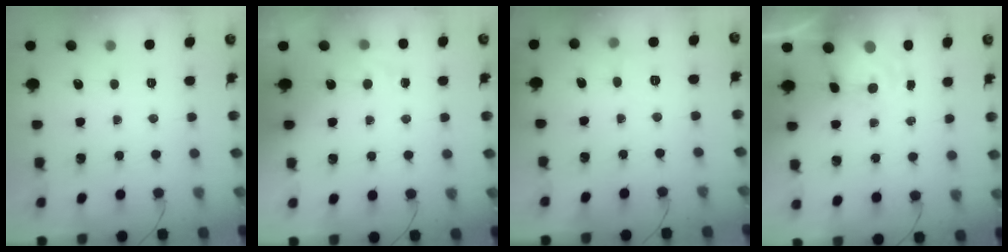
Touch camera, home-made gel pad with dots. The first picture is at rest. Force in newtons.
{"total": 3.2, "press": 3.0, "slide": 1.2}
{"total": 6.2, "press": 6.0, "slide": 1.5}
{"total": 5.7, "press": 5.6, "slide": 0.9}